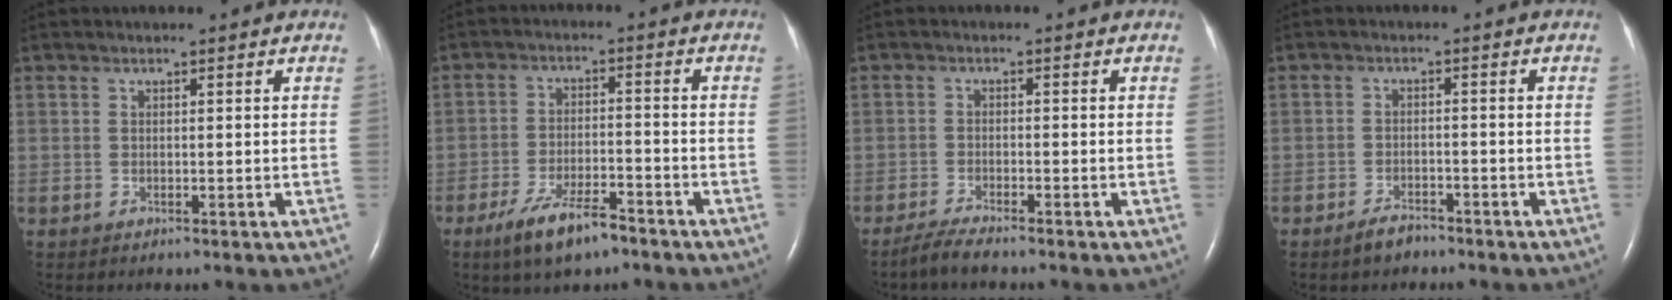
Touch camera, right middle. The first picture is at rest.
{"total": 8.0, "force": [-5.6, 2.2, 5.2], "torque": [-0.102, -0.007, -0.096]}
{"total": 3.1, "force": [-2.8, -0.1, 1.4], "torque": [-0.036, -0.011, -0.055]}
{"total": 2.9, "force": [-2.4, 1.0, 1.1], "torque": [-0.031, -0.002, -0.040]}